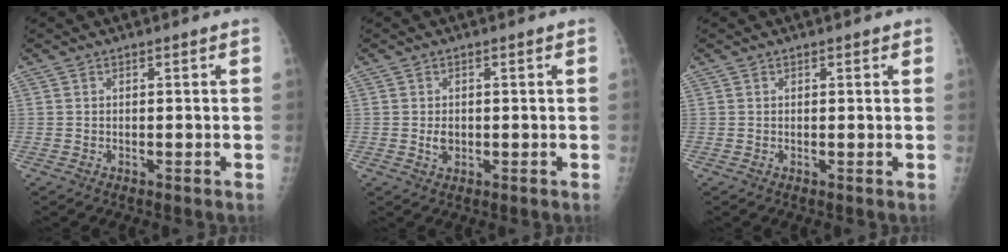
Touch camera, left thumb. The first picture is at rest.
{"total": 2.0, "force": [0.0, 1.5, 1.3], "torque": [-0.014, 0.000, 0.003]}
{"total": 1.0, "force": [0.6, 0.5, 0.6], "torque": [-0.001, -0.001, 0.005]}